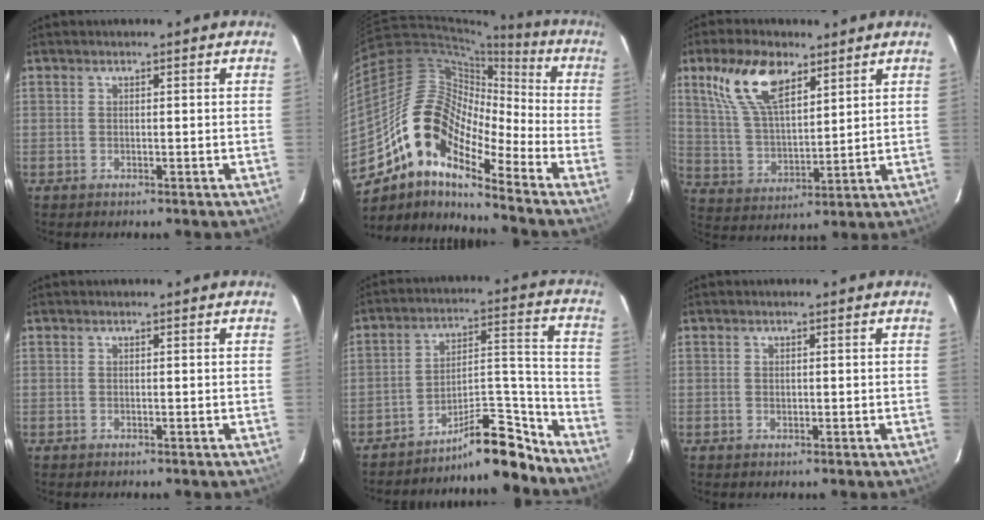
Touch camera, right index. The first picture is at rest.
{"total": 15.6, "force": [-10.4, 6.3, 9.8], "torque": [-0.160, 0.004, -0.211]}
{"total": 13.1, "force": [7.5, 6.0, 9.0], "torque": [-0.178, 0.020, 0.154]}
{"total": 0.0}
{"total": 13.5, "force": [-12.4, 2.5, 4.9], "torque": [-0.077, 0.050, -0.188]}
{"total": 0.6, "force": [0.1, 0.6, 0.2], "torque": [-0.002, 0.001, 0.003]}